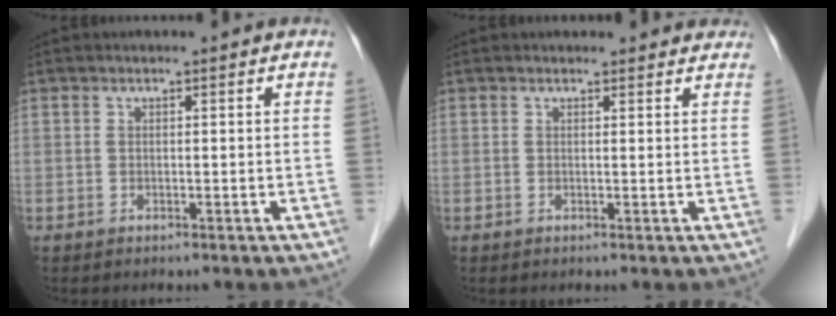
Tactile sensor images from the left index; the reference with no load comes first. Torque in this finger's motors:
{"motor_torque": [0.30, -0.23, 0.01, -0.01]}